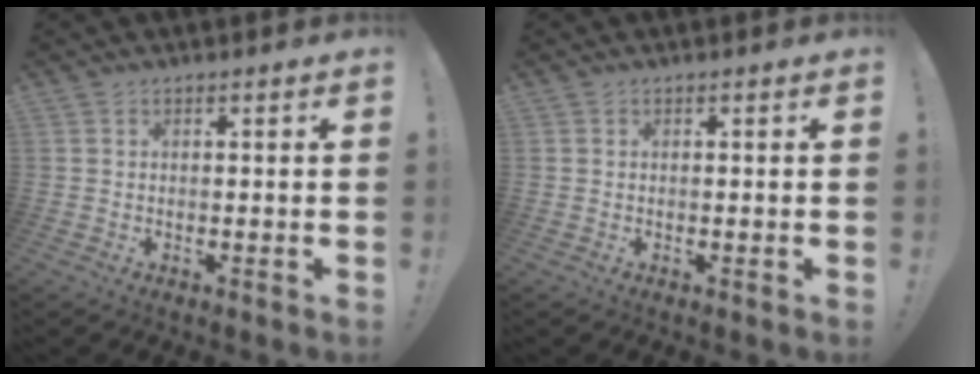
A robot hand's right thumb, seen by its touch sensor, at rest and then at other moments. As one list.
[{"total": 0.0}]